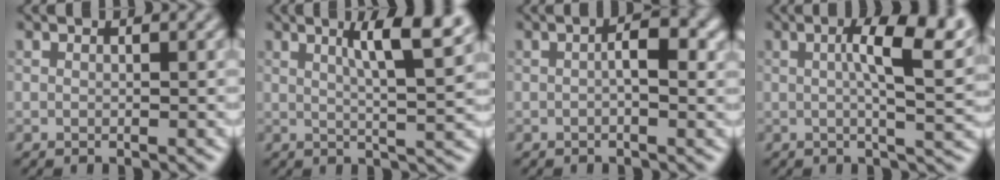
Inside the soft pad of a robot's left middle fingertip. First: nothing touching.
{"total": 6.8, "force": [2.9, 1.3, 6.0], "torque": [-0.080, 0.006, 0.044]}
{"total": 2.7, "force": [-0.1, 0.9, 2.6], "torque": [-0.045, 0.002, -0.006]}
{"total": 8.0, "force": [1.9, 2.1, 7.5], "torque": [-0.098, 0.010, 0.024]}